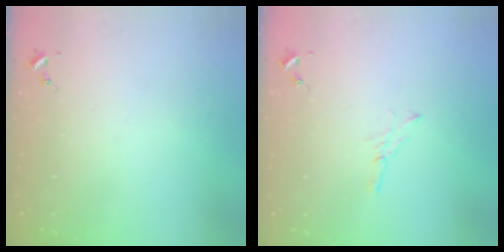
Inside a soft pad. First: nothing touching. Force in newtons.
{"total": 3.5, "press": 3.5, "slide": 0.4}